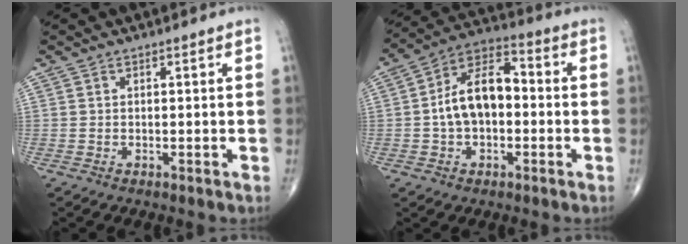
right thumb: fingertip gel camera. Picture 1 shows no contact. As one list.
[{"total": 12.3, "force": [-0.7, 7.5, 9.8], "torque": [-0.160, 0.039, -0.023]}]